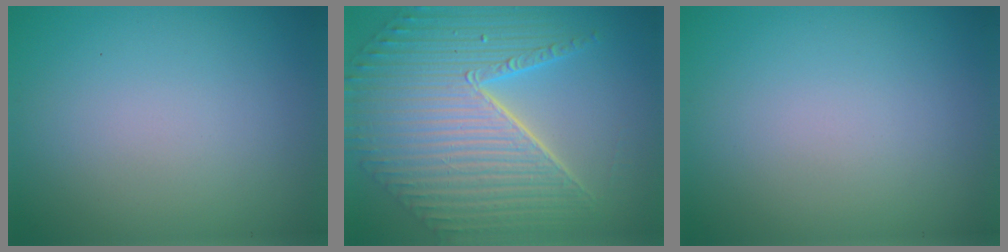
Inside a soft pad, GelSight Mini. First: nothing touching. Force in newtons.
{"total": 10.8, "press": 7.3, "slide": 8.0}
{"total": 0.0}